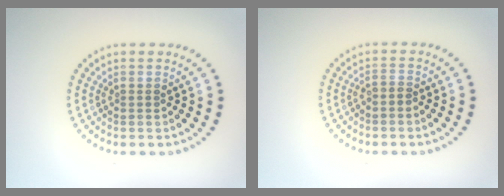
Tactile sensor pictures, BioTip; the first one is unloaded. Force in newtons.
{"total": 0.7, "press": 0.4, "slide": 0.6}